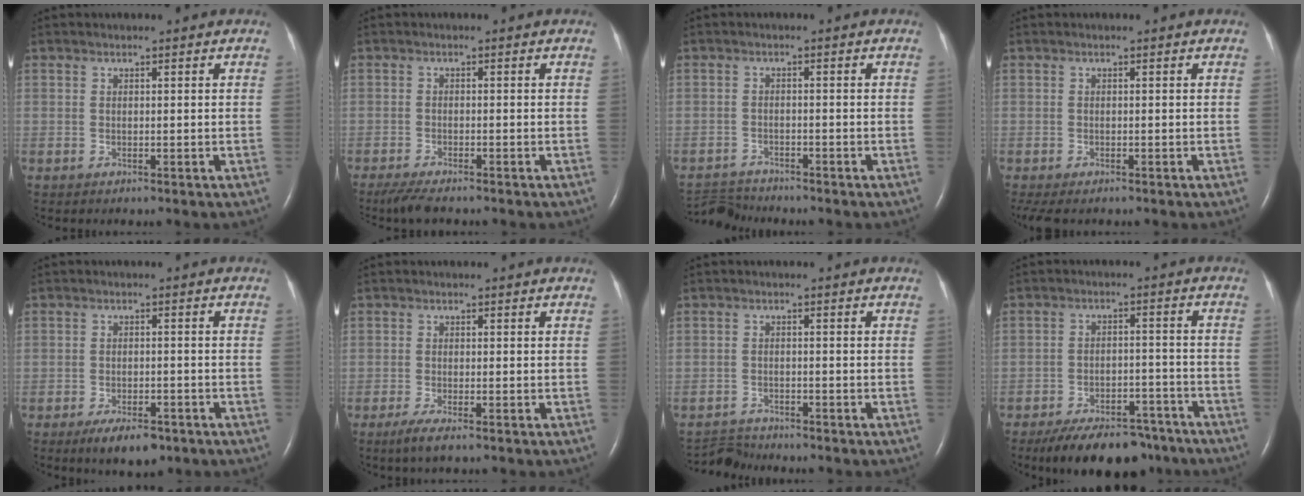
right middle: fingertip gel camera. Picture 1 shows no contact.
{"total": 4.9, "force": [-4.1, 0.8, 2.7], "torque": [-0.051, -0.014, -0.064]}
{"total": 4.2, "force": [-4.2, 0.0, -0.6], "torque": [0.007, -0.013, -0.075]}
{"total": 3.8, "force": [-3.1, 1.2, 1.8], "torque": [-0.025, -0.009, -0.043]}
{"total": 5.7, "force": [-3.8, 2.2, 3.6], "torque": [-0.061, -0.004, -0.054]}
{"total": 2.8, "force": [-1.8, 0.2, 2.1], "torque": [-0.049, -0.009, -0.038]}
{"total": 3.0, "force": [-2.9, -0.1, -0.9], "torque": [0.013, -0.017, -0.052]}
{"total": 13.7, "force": [-11.1, 5.6, 5.9], "torque": [-0.082, 0.008, -0.158]}